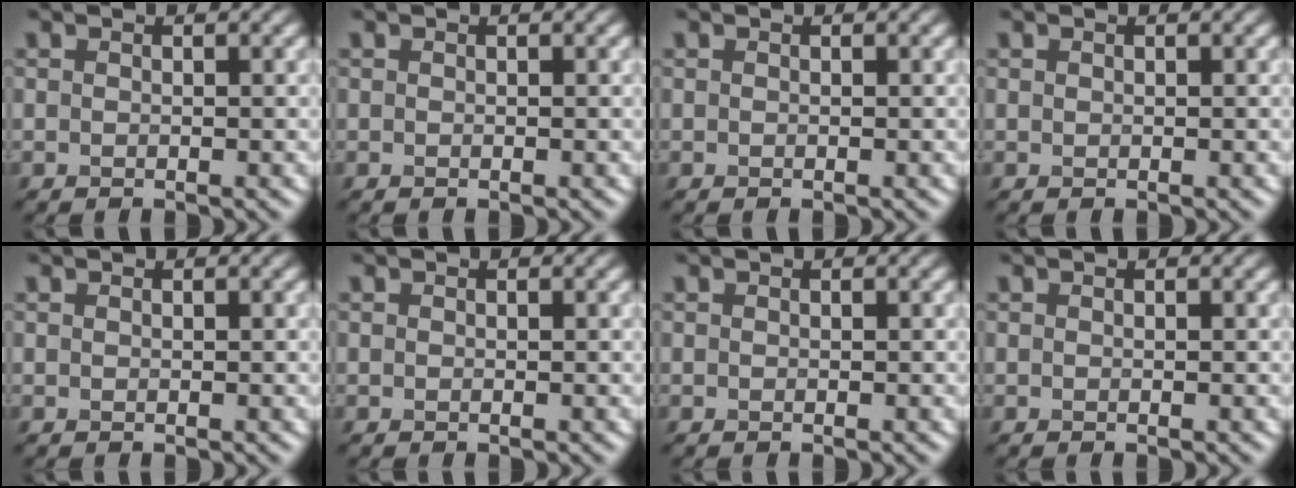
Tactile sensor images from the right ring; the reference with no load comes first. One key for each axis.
{"total": 0.0}
{"total": 0.0}
{"total": 0.0}
{"total": 0.0}
{"total": 0.0}
{"total": 0.0}
{"total": 0.0}